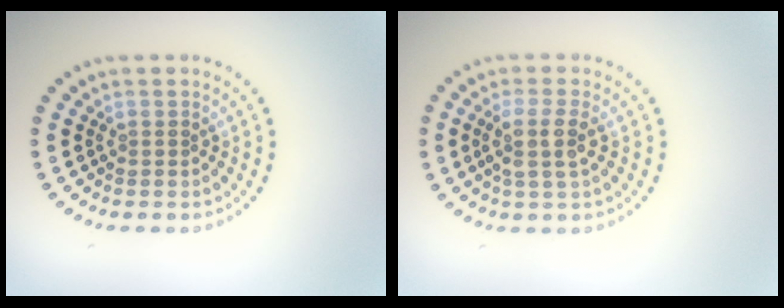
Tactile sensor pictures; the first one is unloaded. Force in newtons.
{"total": 2.7, "press": 2.3, "slide": 1.5}